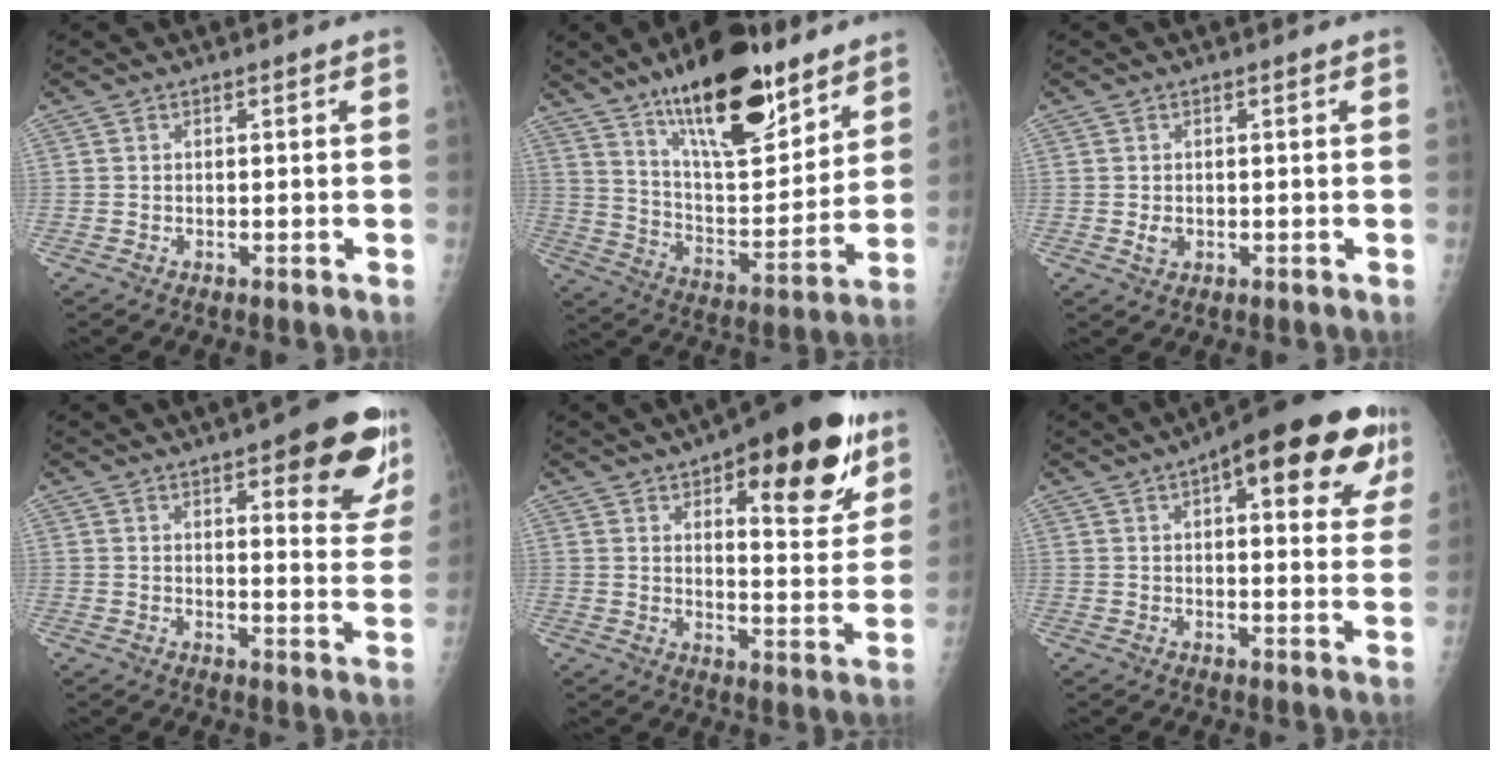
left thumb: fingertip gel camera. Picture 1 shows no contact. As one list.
[{"total": 23.3, "force": [15.4, 8.3, 15.4], "torque": [-0.206, -0.078, 0.257]}, {"total": 1.6, "force": [0.0, 1.3, 1.0], "torque": [-0.014, -0.002, 0.005]}, {"total": 15.5, "force": [8.5, 4.8, 12.0], "torque": [-0.105, -0.041, 0.103]}, {"total": 20.5, "force": [11.0, 7.8, 15.5], "torque": [-0.168, -0.046, 0.154]}, {"total": 20.1, "force": [9.4, 7.2, 16.2], "torque": [-0.185, -0.003, 0.116]}]